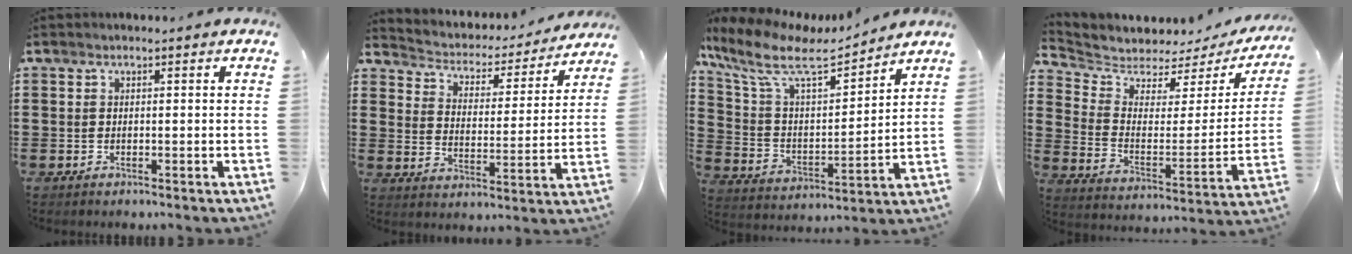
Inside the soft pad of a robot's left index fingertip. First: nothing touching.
{"total": 2.7, "force": [2.6, 0.8, -0.1], "torque": [-0.021, -0.029, 0.034]}
{"total": 10.0, "force": [7.9, 2.8, 5.5], "torque": [-0.139, -0.041, 0.135]}
{"total": 4.6, "force": [4.2, 1.8, 0.2], "torque": [-0.041, -0.038, 0.069]}